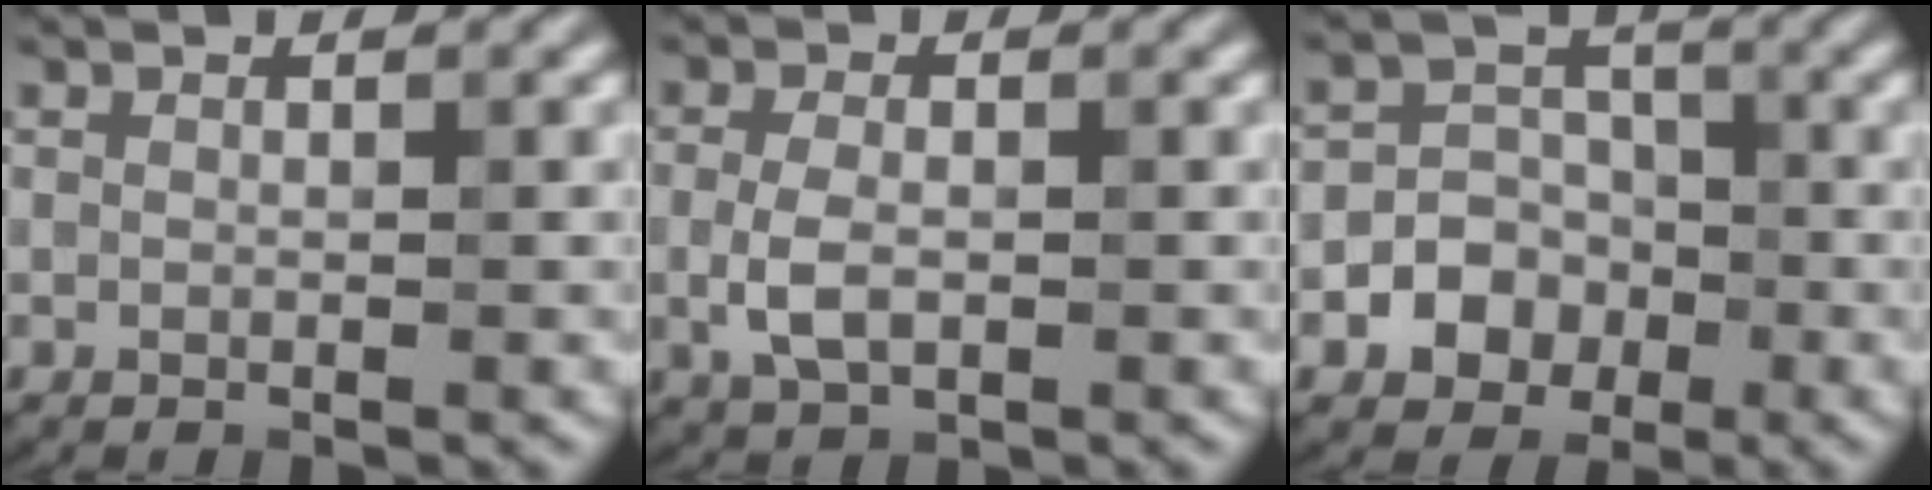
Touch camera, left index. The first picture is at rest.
{"total": 3.0, "force": [-0.5, 1.6, 2.5], "torque": [-0.060, 0.002, -0.008]}
{"total": 5.5, "force": [-2.1, 4.9, 1.6], "torque": [-0.003, 0.012, -0.056]}